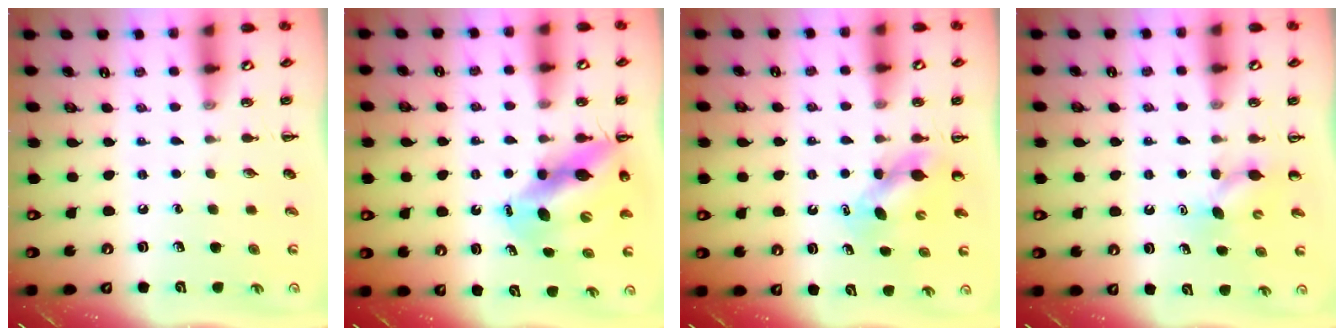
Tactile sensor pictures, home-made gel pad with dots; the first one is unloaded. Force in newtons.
{"total": 11.2, "press": 10.8, "slide": 3.2}
{"total": 5.2, "press": 5.1, "slide": 0.5}
{"total": 5.2, "press": 5.0, "slide": 1.2}